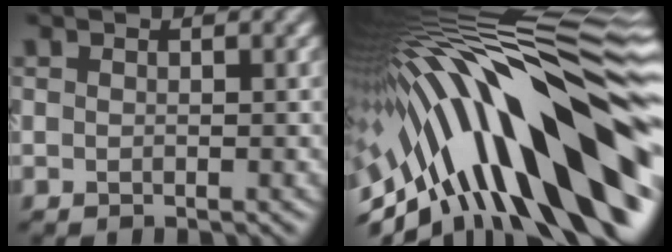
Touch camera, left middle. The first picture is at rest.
{"total": 17.8, "force": [-1.9, 6.2, 16.5], "torque": [-0.235, 0.026, -0.038]}